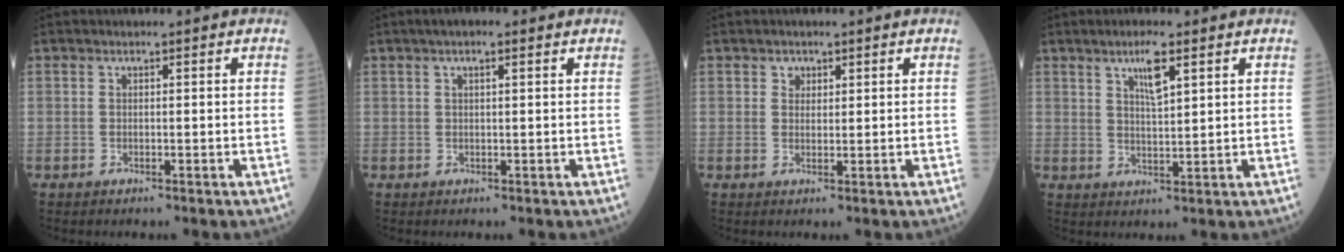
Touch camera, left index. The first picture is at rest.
{"total": 3.0, "force": [1.7, 0.7, 2.3], "torque": [-0.044, 0.014, 0.027]}
{"total": 1.5, "force": [0.8, 1.2, 0.3], "torque": [-0.003, -0.003, 0.012]}
{"total": 4.5, "force": [2.5, 0.7, 3.6], "torque": [-0.072, 0.001, 0.048]}